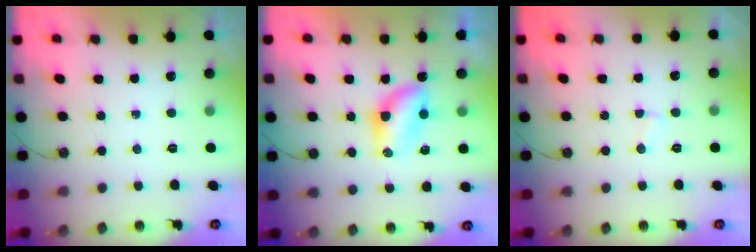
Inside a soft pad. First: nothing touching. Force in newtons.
{"total": 8.2, "press": 7.3, "slide": 3.8}
{"total": 2.3, "press": 2.3, "slide": 0.3}